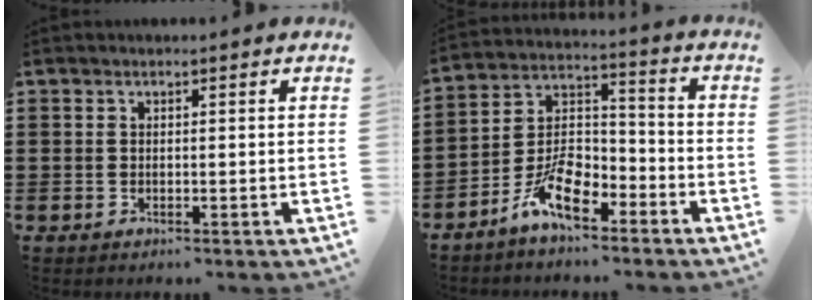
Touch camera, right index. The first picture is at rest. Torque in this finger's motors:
{"motor_torque": [1.12, 1.02, 0.59, 0.19]}